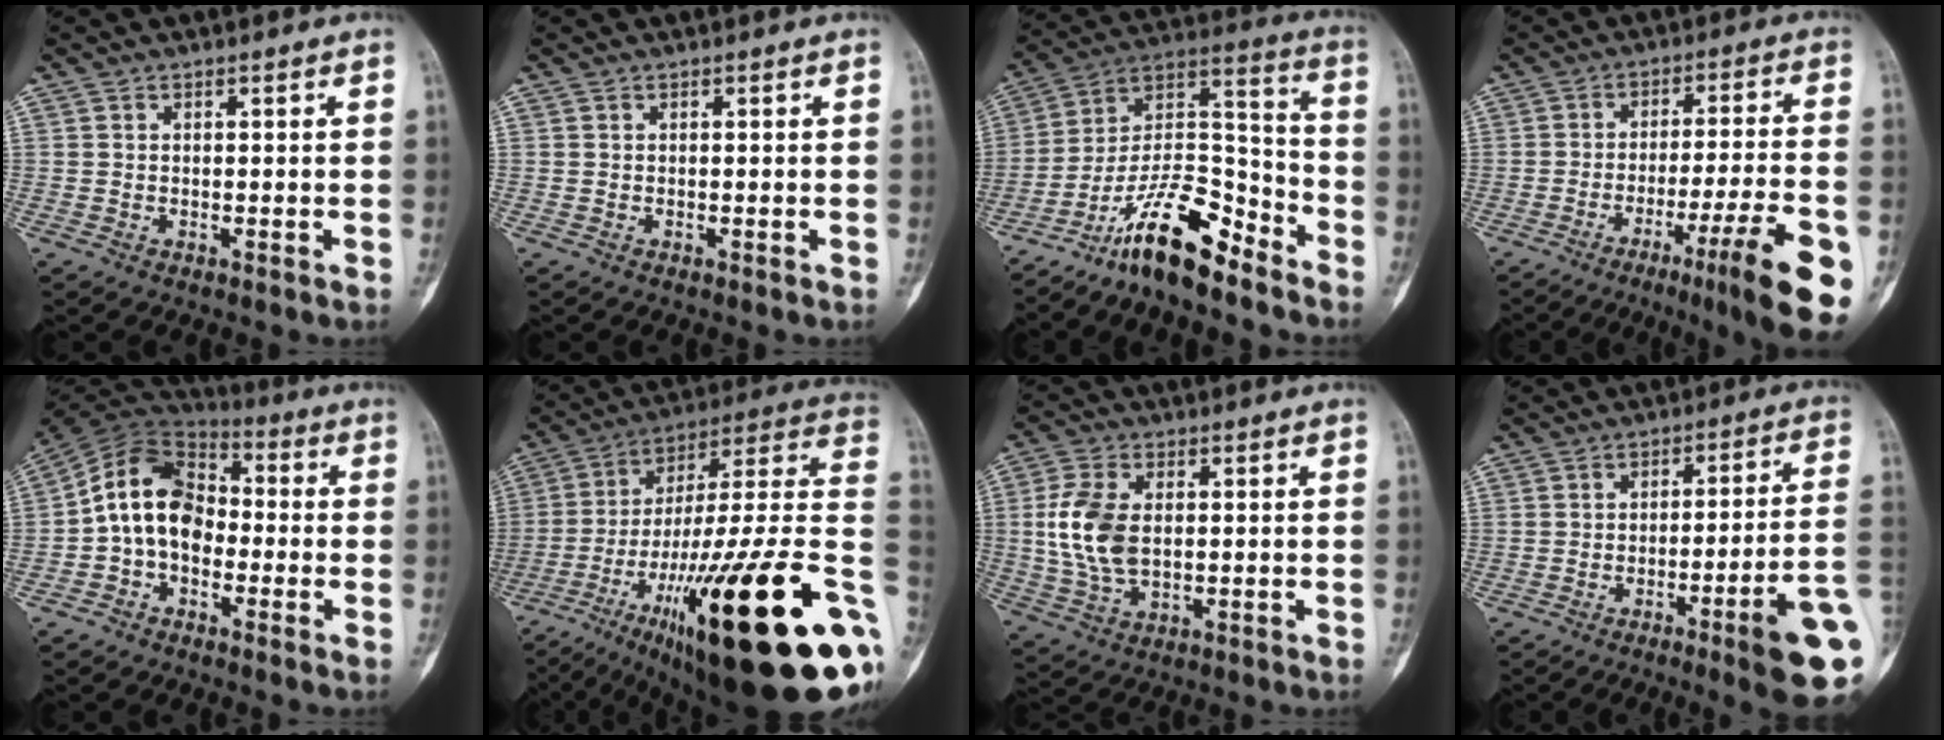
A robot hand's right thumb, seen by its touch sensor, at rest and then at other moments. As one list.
[{"total": 0.0}, {"total": 16.1, "force": [-12.0, 5.0, 9.6], "torque": [-0.154, 0.106, -0.215]}, {"total": 17.1, "force": [-8.0, 1.6, 15.0], "torque": [-0.184, 0.024, -0.113]}, {"total": 12.8, "force": [-1.9, 9.4, 8.5], "torque": [-0.130, 0.043, -0.050]}, {"total": 39.7, "force": [-12.3, 8.8, 36.7], "torque": [-0.487, 0.054, -0.195]}, {"total": 10.6, "force": [0.7, 6.4, 8.4], "torque": [-0.180, 0.001, 0.021]}, {"total": 15.0, "force": [-5.9, 1.1, 13.8], "torque": [-0.146, 0.023, -0.081]}]